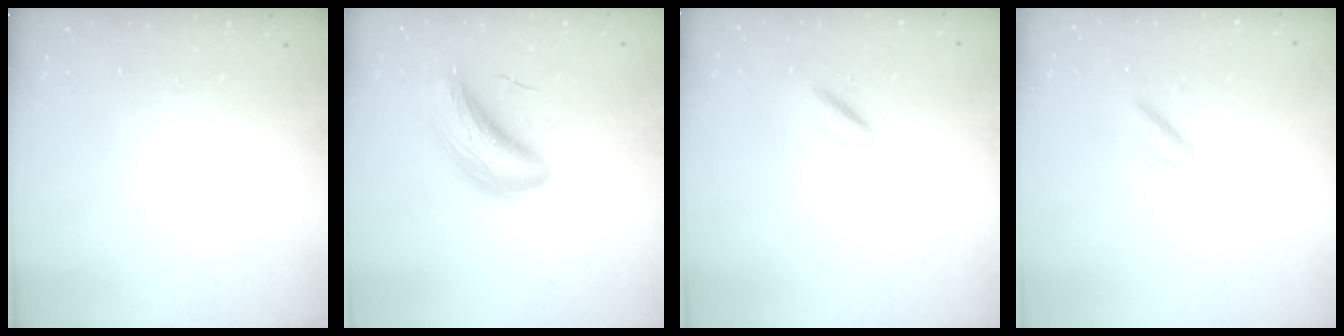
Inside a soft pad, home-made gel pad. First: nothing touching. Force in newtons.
{"total": 9.4, "press": 9.3, "slide": 1.7}
{"total": 3.7, "press": 3.5, "slide": 1.2}
{"total": 2.6, "press": 2.2, "slide": 1.3}